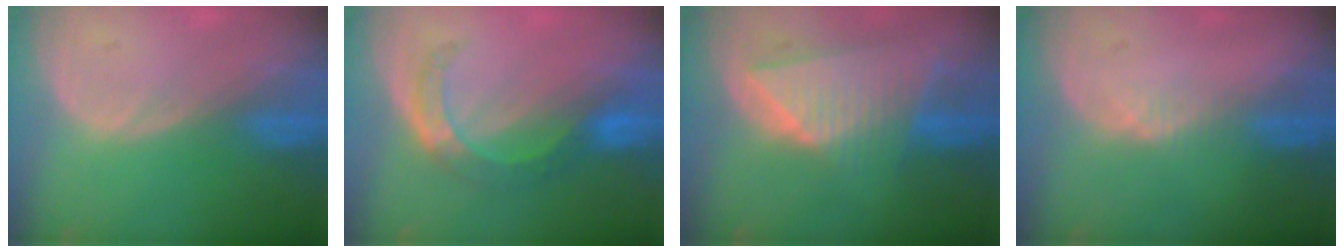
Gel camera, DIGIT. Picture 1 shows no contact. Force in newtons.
{"total": 5.6, "press": 5.4, "slide": 1.2}
{"total": 9.0, "press": 8.1, "slide": 3.9}
{"total": 1.4, "press": 1.2, "slide": 0.7}